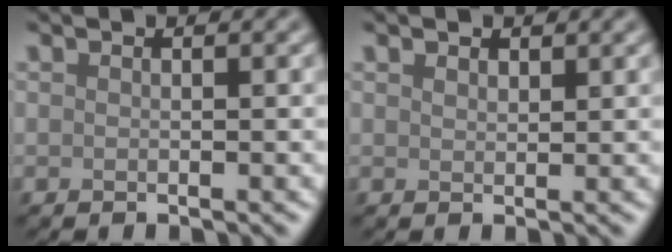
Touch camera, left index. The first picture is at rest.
{"total": 1.0, "force": [0.8, 0.4, 0.2], "torque": [-0.006, 0.001, 0.015]}